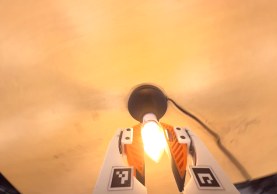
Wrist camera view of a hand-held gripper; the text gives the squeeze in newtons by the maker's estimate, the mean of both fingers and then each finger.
{"total": 15.5, "left": 15.4, "right": 15.7}